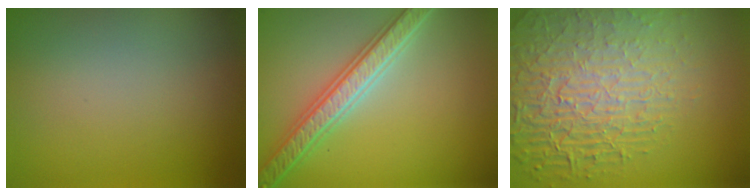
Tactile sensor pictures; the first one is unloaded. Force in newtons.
{"total": 5.5, "press": 5.4, "slide": 1.1}
{"total": 8.9, "press": 6.0, "slide": 6.6}